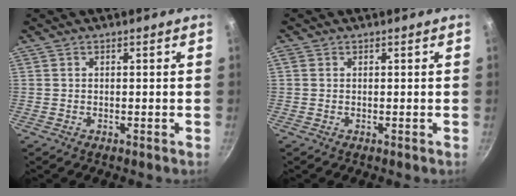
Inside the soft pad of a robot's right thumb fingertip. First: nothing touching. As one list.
[{"total": 1.0, "force": [0.2, 0.8, 0.4], "torque": [-0.009, 0.001, 0.001]}]